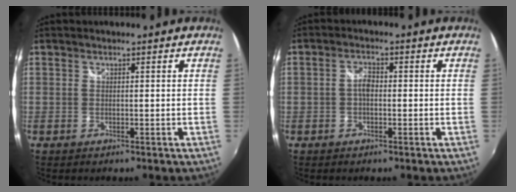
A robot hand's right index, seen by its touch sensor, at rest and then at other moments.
{"total": 2.3, "force": [-0.4, 1.3, 1.8], "torque": [-0.036, 0.007, -0.010]}